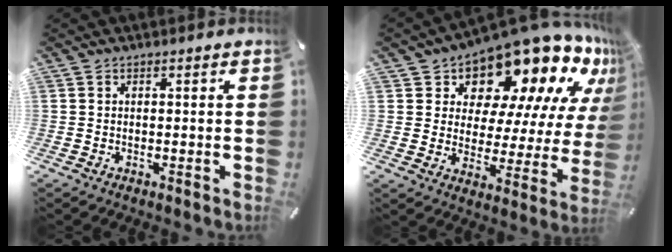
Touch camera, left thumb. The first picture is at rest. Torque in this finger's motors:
{"motor_torque": [2.24, 2.09, 1.35, 0.30, 0.19]}